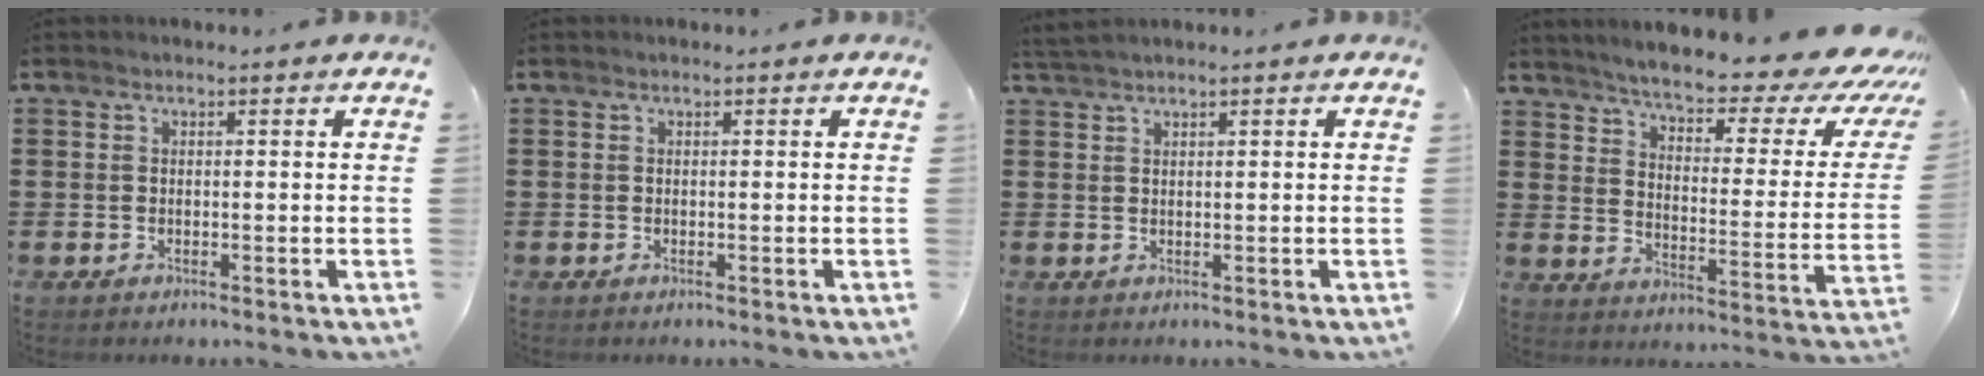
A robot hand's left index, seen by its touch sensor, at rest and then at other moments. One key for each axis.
{"total": 0.0}
{"total": 1.1, "fx": 1.1, "fy": -0.2, "fz": 0.3, "tx": -0.007, "ty": -0.001, "tz": 0.021}
{"total": 5.8, "fx": 5.0, "fy": 0.1, "fz": 3.0, "tx": -0.073, "ty": -0.044, "tz": 0.078}